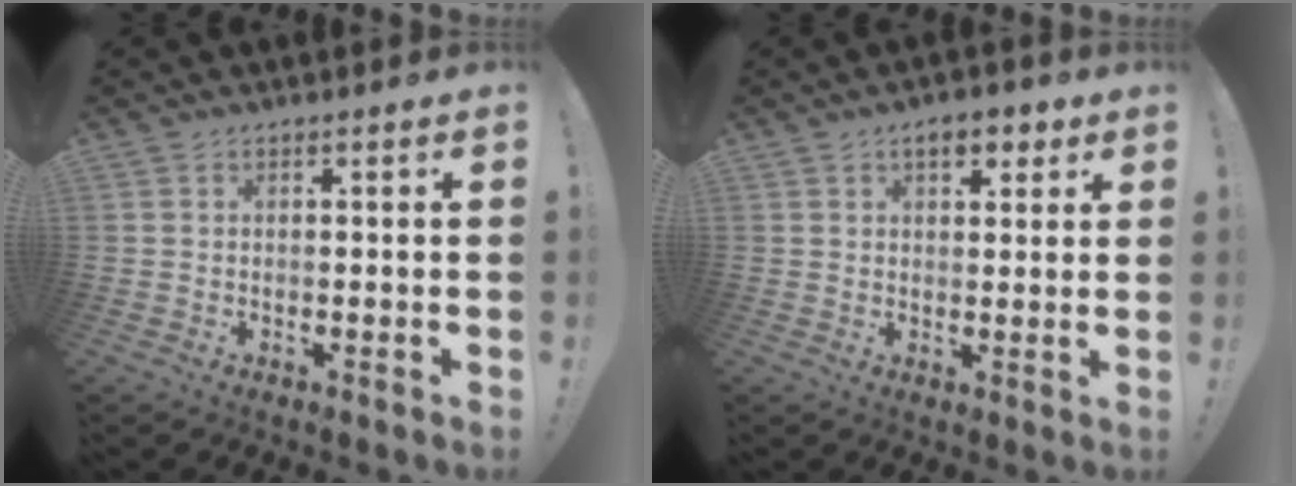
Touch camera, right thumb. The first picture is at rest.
{"total": 5.9, "force": [3.3, 3.0, 3.9], "torque": [-0.046, -0.006, 0.053]}